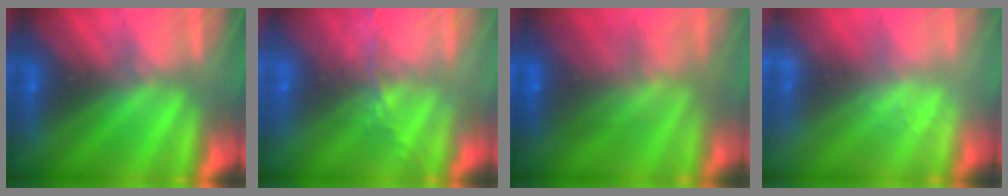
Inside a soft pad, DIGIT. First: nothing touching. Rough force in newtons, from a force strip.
{"total": 7.4}
{"total": 8.7}
{"total": 2.0}